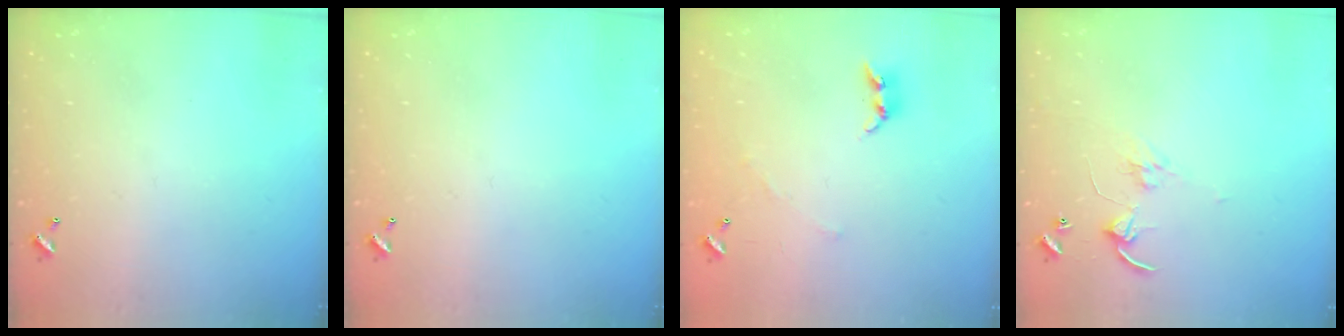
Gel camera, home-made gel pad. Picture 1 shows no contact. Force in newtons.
{"total": 0.0}
{"total": 3.9, "press": 3.9, "slide": 0.2}
{"total": 3.2, "press": 3.2, "slide": 0.0}